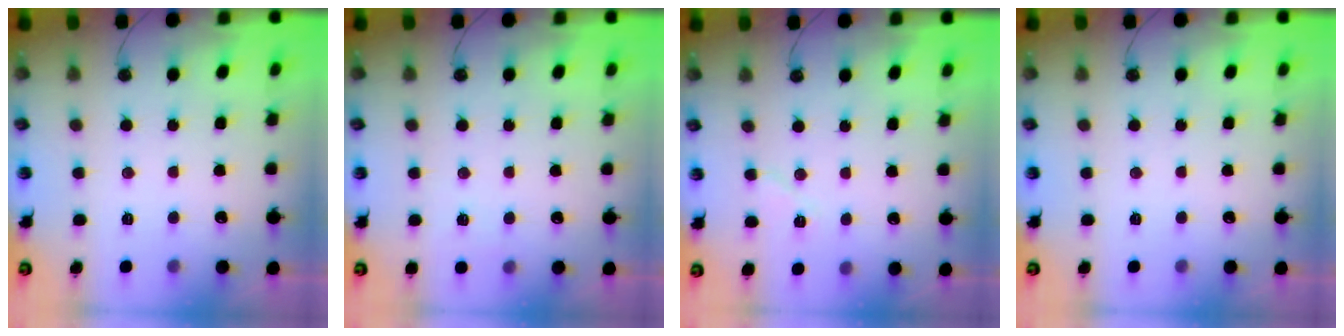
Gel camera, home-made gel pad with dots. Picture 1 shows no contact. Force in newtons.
{"total": 2.5, "press": 2.4, "slide": 0.4}
{"total": 5.8, "press": 5.2, "slide": 2.5}
{"total": 0.0}